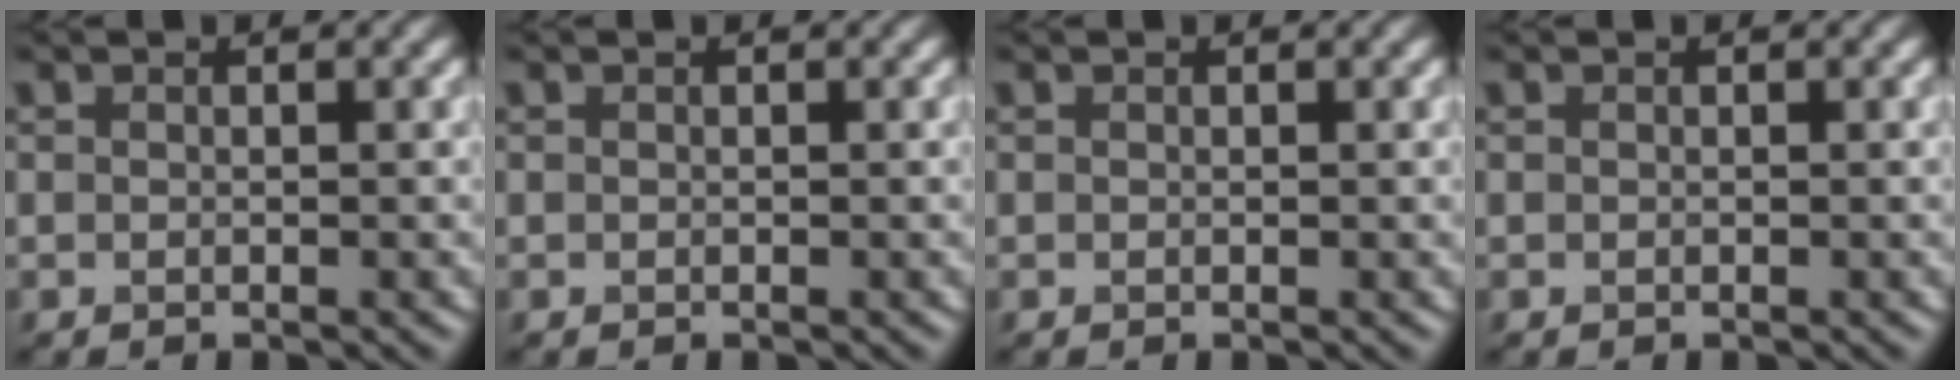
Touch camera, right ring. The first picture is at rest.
{"total": 0.0}
{"total": 0.0}
{"total": 0.0}